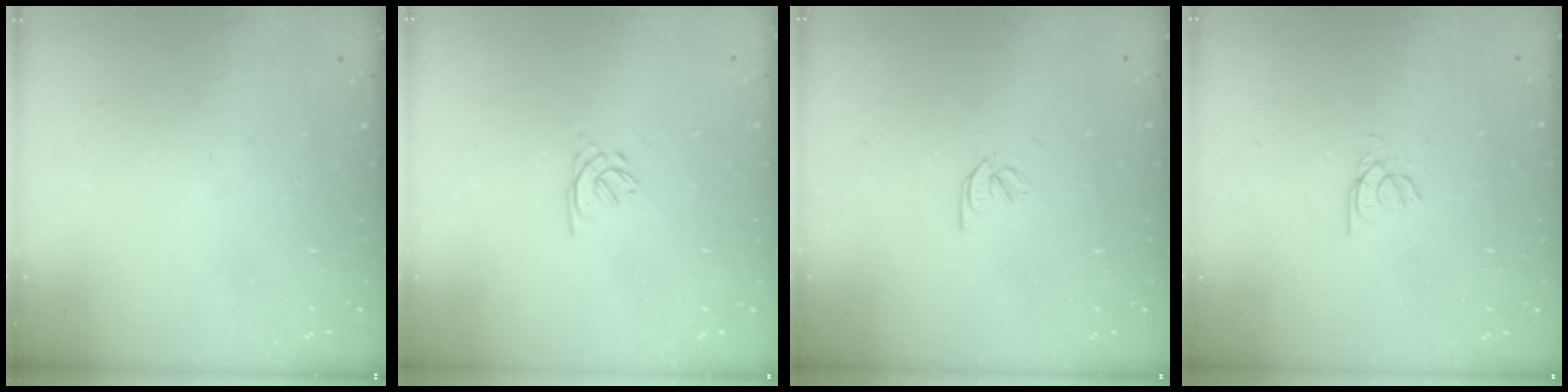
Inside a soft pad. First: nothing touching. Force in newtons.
{"total": 1.6, "press": 1.5, "slide": 0.6}
{"total": 1.9, "press": 1.9, "slide": 0.3}
{"total": 2.4, "press": 2.3, "slide": 0.4}